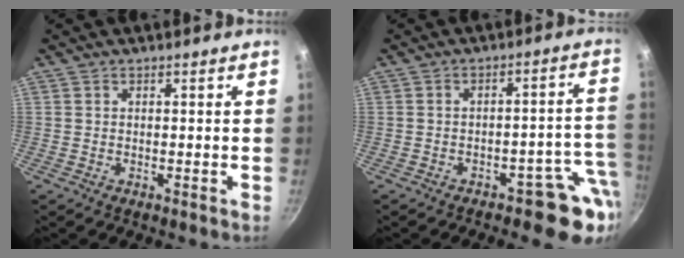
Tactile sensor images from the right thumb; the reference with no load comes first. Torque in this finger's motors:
{"motor_torque": [1.59, 0.70, 0.82, -0.86, 0.06]}